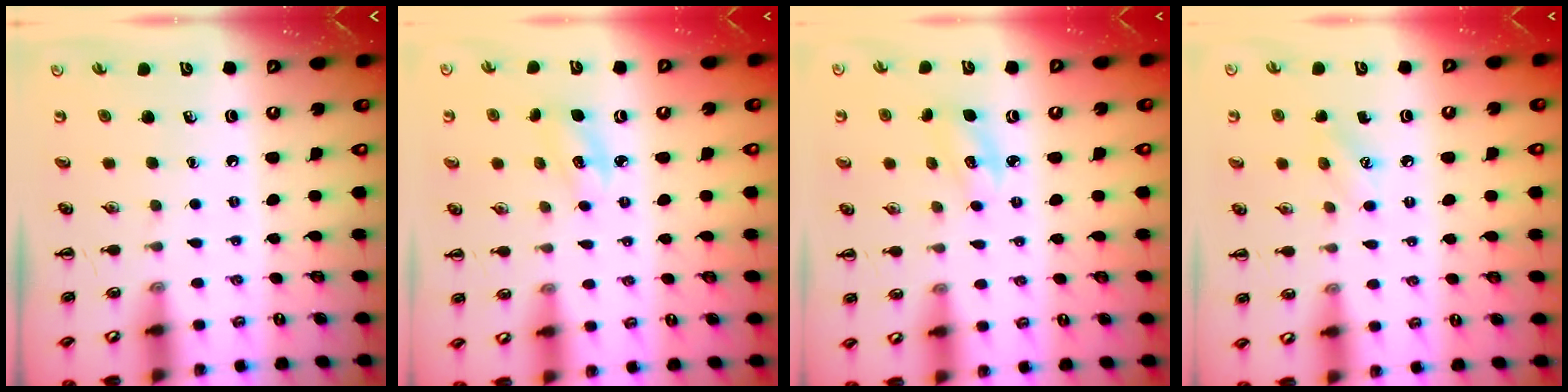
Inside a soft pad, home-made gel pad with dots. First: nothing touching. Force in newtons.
{"total": 4.3, "press": 4.2, "slide": 1.0}
{"total": 4.3, "press": 4.2, "slide": 1.0}
{"total": 7.3, "press": 7.1, "slide": 1.8}